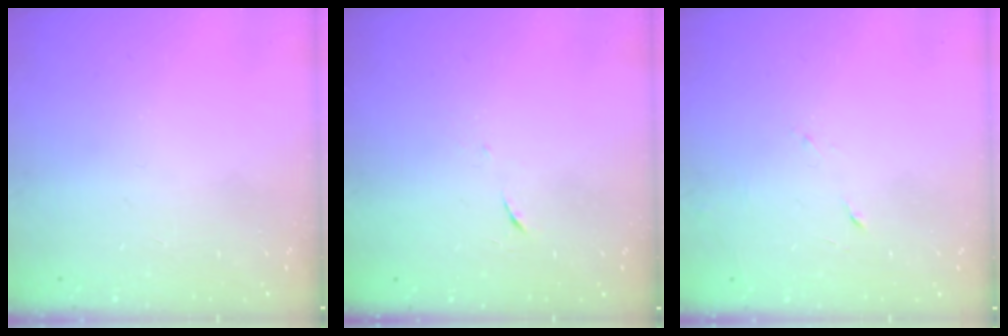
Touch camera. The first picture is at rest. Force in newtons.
{"total": 6.2, "press": 6.1, "slide": 0.7}
{"total": 3.8, "press": 3.7, "slide": 0.9}